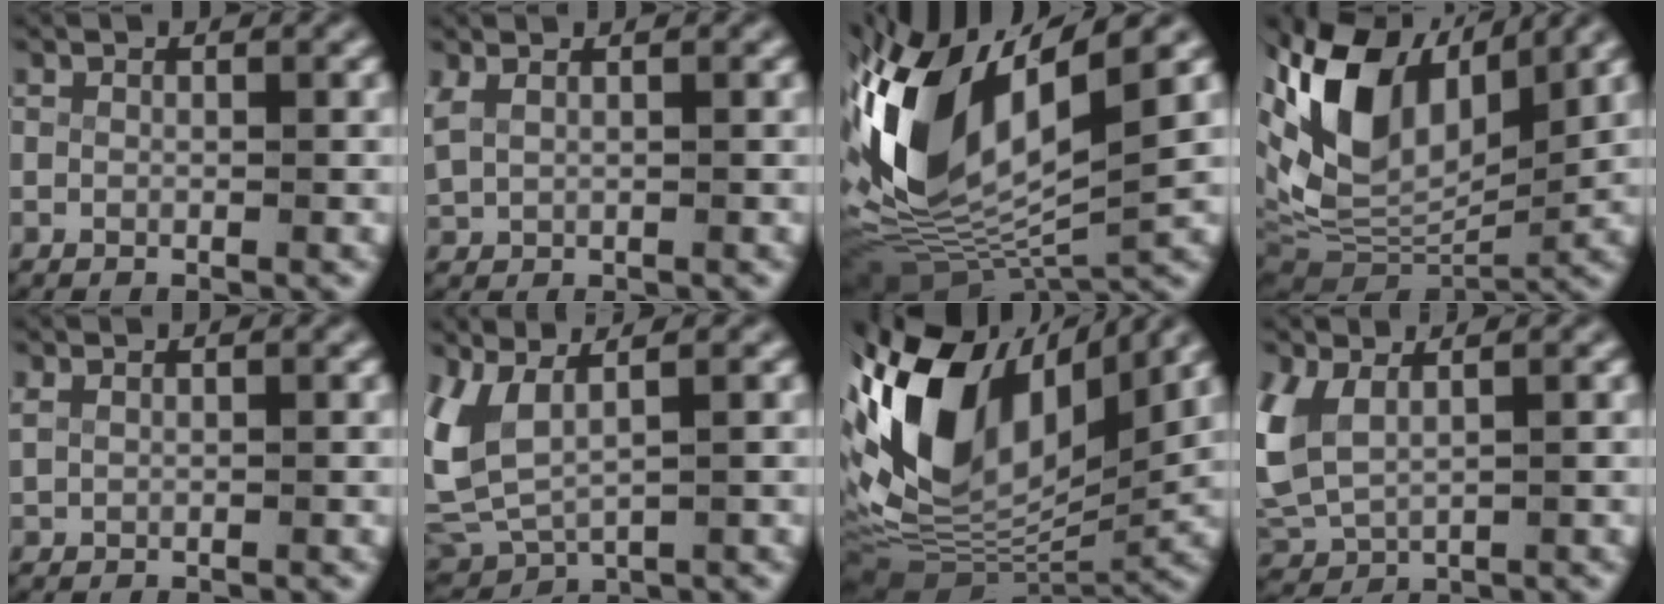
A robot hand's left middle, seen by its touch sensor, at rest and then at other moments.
{"total": 1.5, "force": [0.8, 1.0, 0.9], "torque": [-0.034, -0.001, 0.026]}
{"total": 15.4, "force": [1.0, 9.1, 12.3], "torque": [-0.265, -0.021, 0.026]}
{"total": 13.7, "force": [4.3, 8.9, 9.5], "torque": [-0.203, -0.009, 0.073]}
{"total": 0.7, "force": [0.6, 0.2, 0.3], "torque": [-0.014, -0.001, 0.020]}
{"total": 7.2, "force": [1.2, 5.7, 4.2], "torque": [-0.127, -0.016, 0.028]}
{"total": 17.1, "force": [2.7, 10.9, 12.9], "torque": [-0.281, -0.027, 0.059]}
{"total": 4.7, "force": [0.9, 3.6, 2.8], "torque": [-0.101, -0.015, 0.033]}